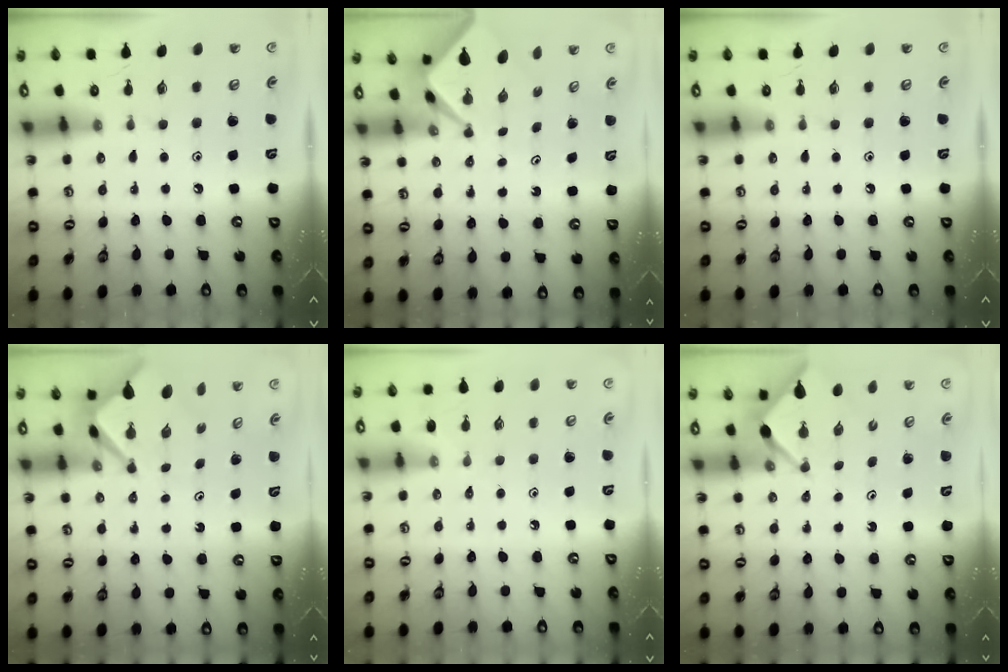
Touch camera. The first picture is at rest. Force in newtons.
{"total": 2.4, "press": 2.4, "slide": 0.2}
{"total": 0.0}
{"total": 3.4, "press": 3.4, "slide": 0.3}
{"total": 3.6, "press": 3.5, "slide": 0.6}
{"total": 2.5, "press": 2.5, "slide": 0.3}